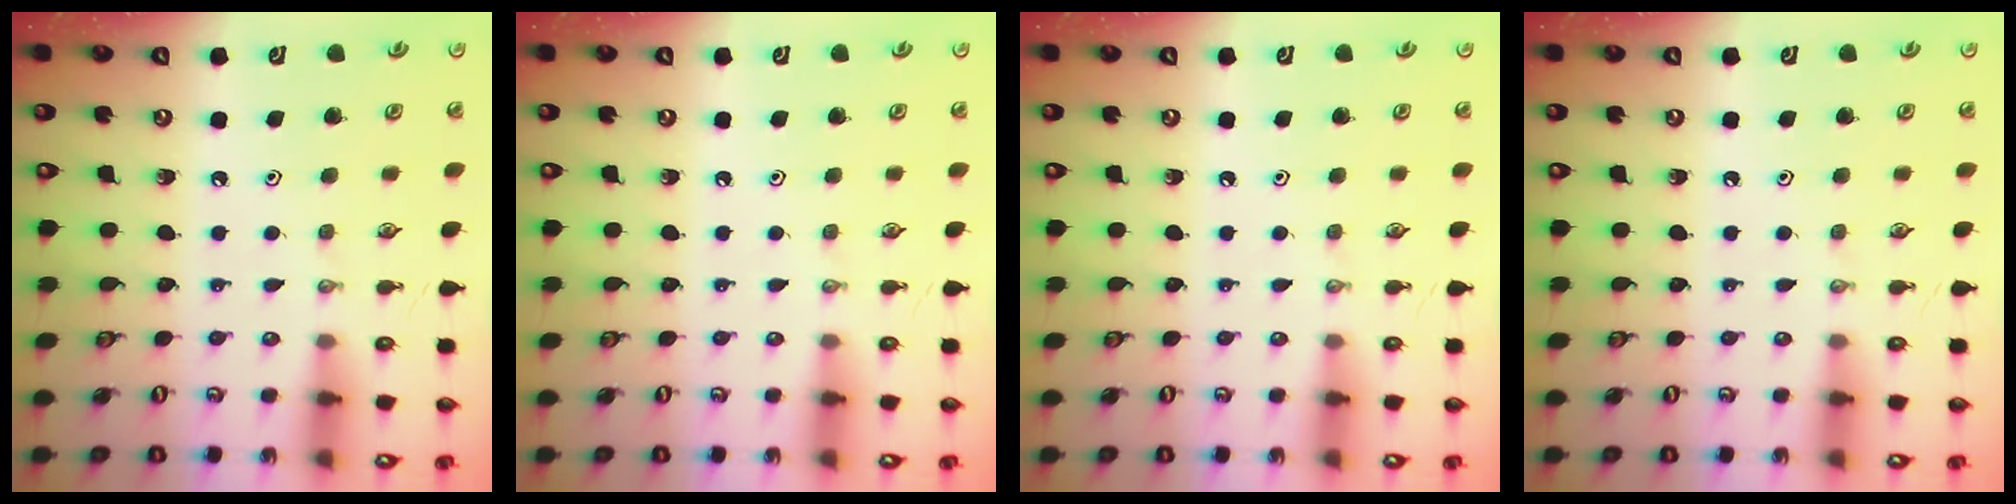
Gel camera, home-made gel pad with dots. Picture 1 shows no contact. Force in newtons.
{"total": 0.0}
{"total": 0.0}
{"total": 0.0}